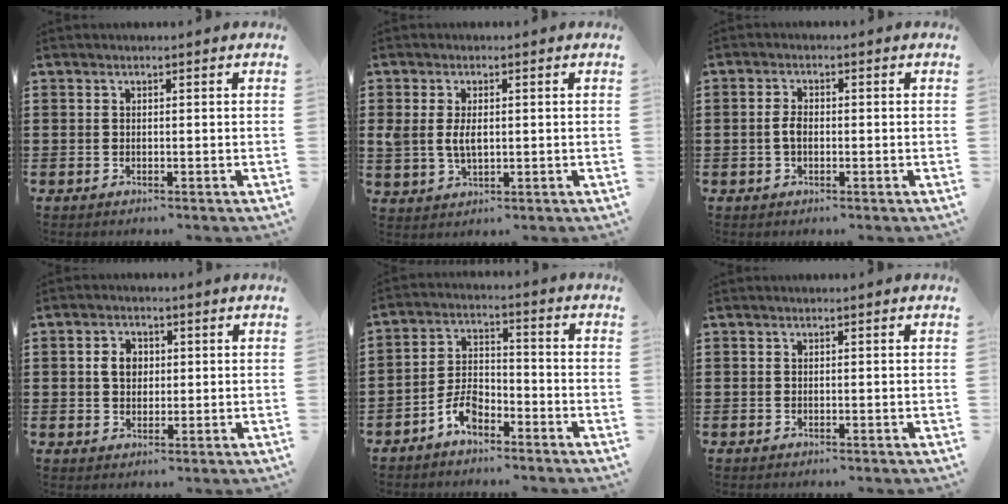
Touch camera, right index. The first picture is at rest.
{"total": 4.0, "force": [0.4, 2.3, 3.3], "torque": [-0.083, 0.003, 0.001]}
{"total": 2.3, "force": [-0.4, 1.1, 2.0], "torque": [-0.046, 0.000, -0.010]}
{"total": 3.5, "force": [0.4, 2.7, 2.2], "torque": [-0.051, 0.012, 0.004]}
{"total": 5.3, "force": [-3.8, 2.5, 2.7], "torque": [-0.068, 0.008, -0.078]}
{"total": 0.0}